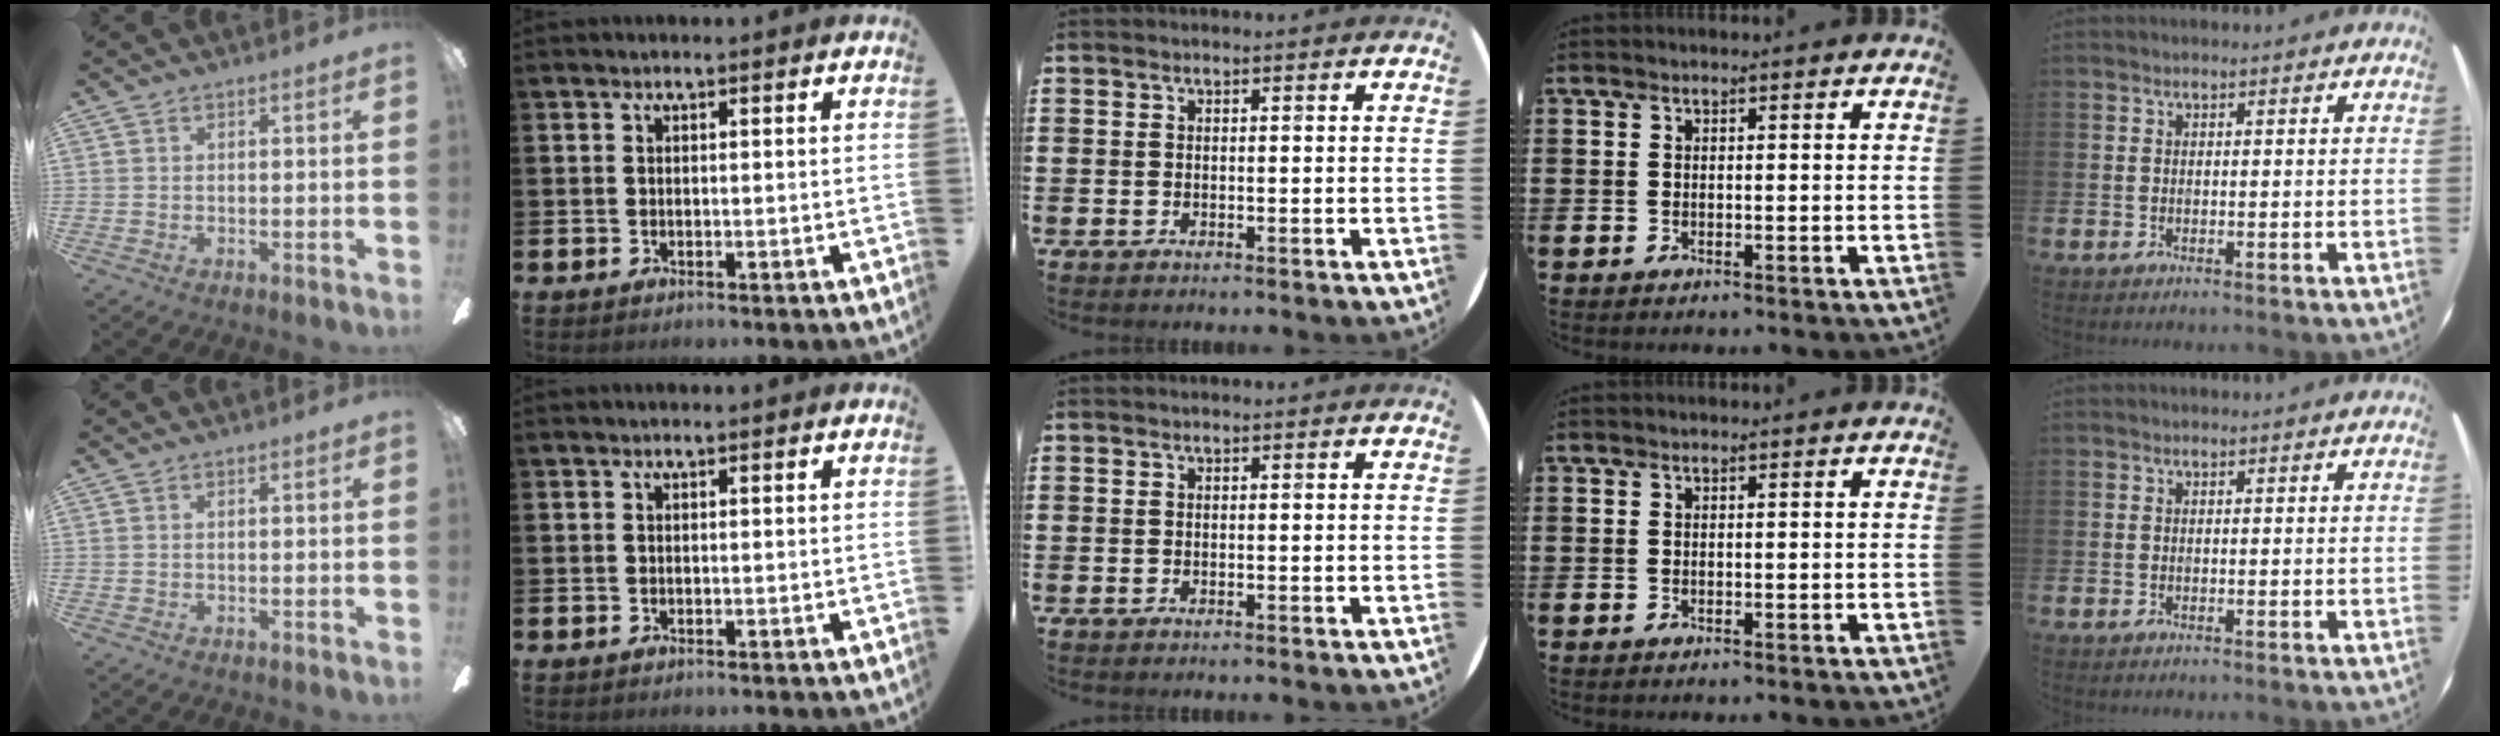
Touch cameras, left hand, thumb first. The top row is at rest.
{"thumb": {"total": 0.6, "force": [-0.4, 0.1, 0.5], "torque": [-0.008, 0.003, -0.009]}}